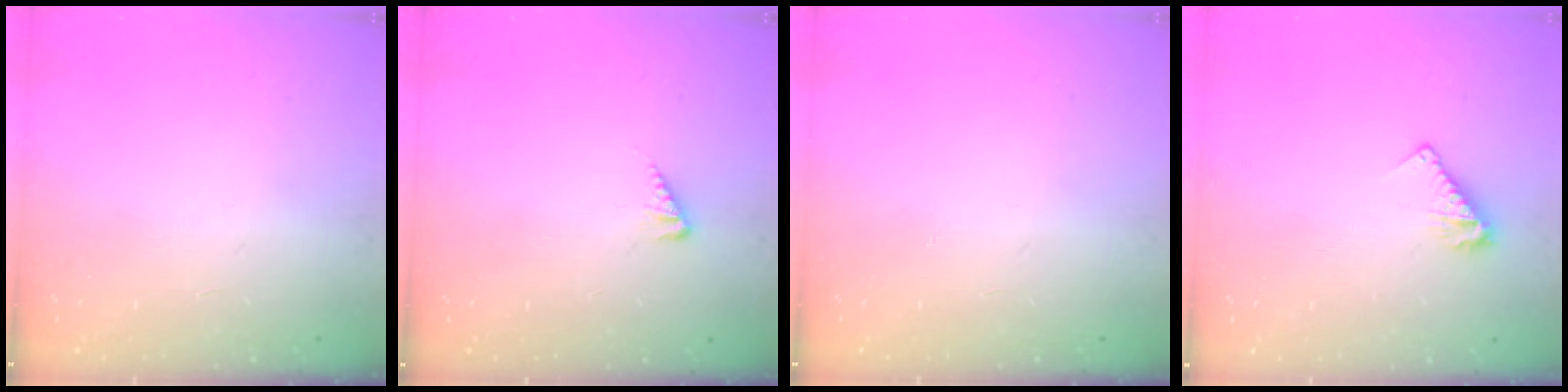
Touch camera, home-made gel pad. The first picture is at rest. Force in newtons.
{"total": 2.7, "press": 2.7, "slide": 0.3}
{"total": 0.0}
{"total": 6.4, "press": 6.4, "slide": 0.5}